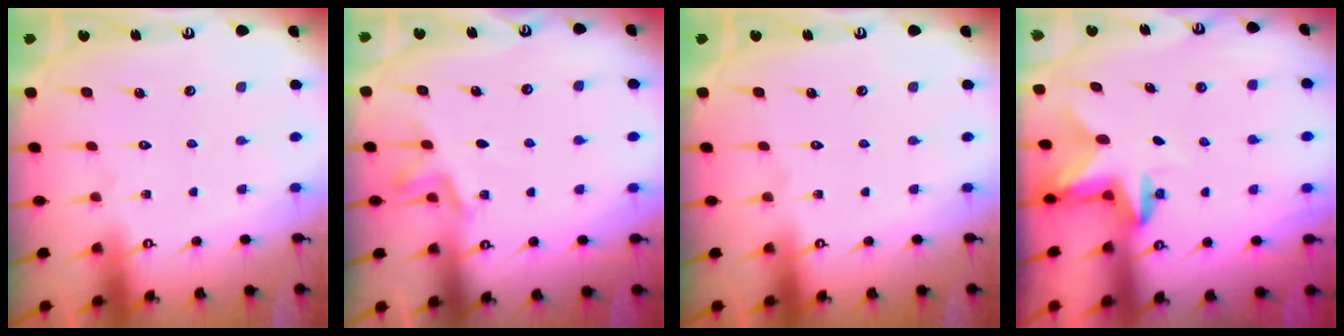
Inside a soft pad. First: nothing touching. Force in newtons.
{"total": 5.7, "press": 5.1, "slide": 2.7}
{"total": 0.0}
{"total": 2.7, "press": 2.6, "slide": 0.6}